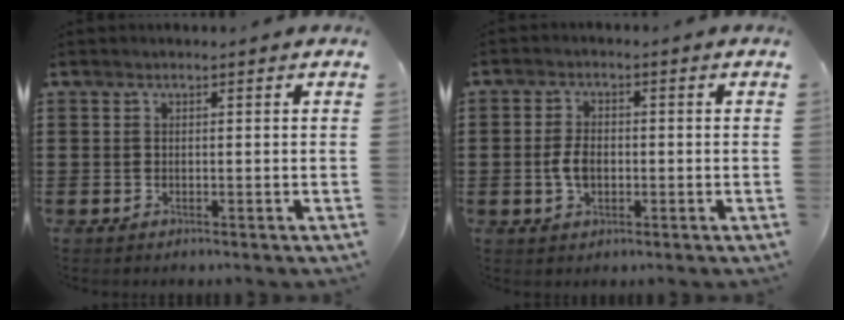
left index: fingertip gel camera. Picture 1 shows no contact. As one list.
[{"total": 3.7, "force": [-0.5, 2.2, 3.0], "torque": [-0.070, 0.000, -0.014]}]